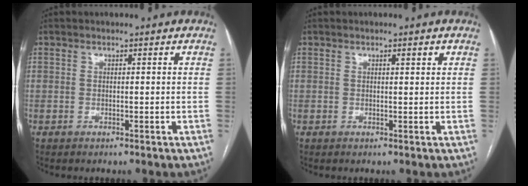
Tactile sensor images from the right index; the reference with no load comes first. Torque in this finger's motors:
{"motor_torque": [0.04, 0.02, 0.01, 0.00]}